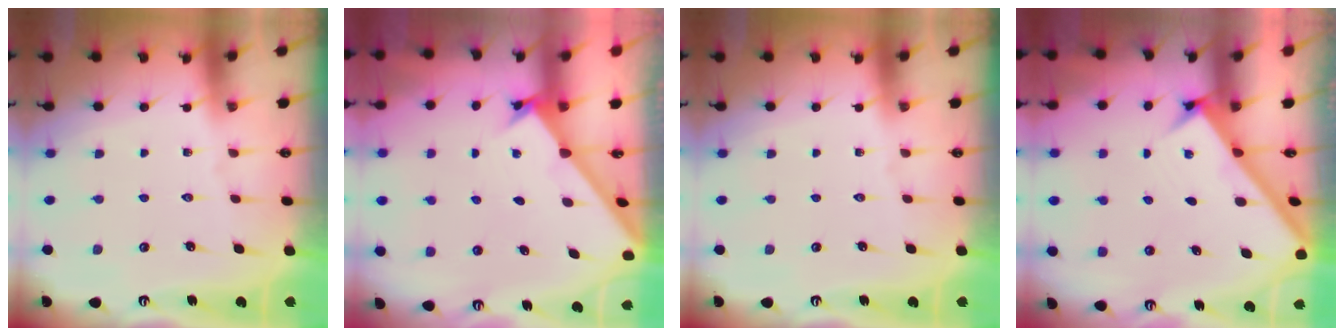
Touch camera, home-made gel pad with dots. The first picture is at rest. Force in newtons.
{"total": 1.6, "press": 1.6, "slide": 0.1}
{"total": 0.0}
{"total": 2.5, "press": 2.5, "slide": 0.2}